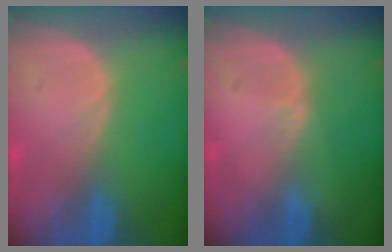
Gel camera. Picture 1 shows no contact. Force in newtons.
{"total": 0.6, "press": 0.6, "slide": 0.2}